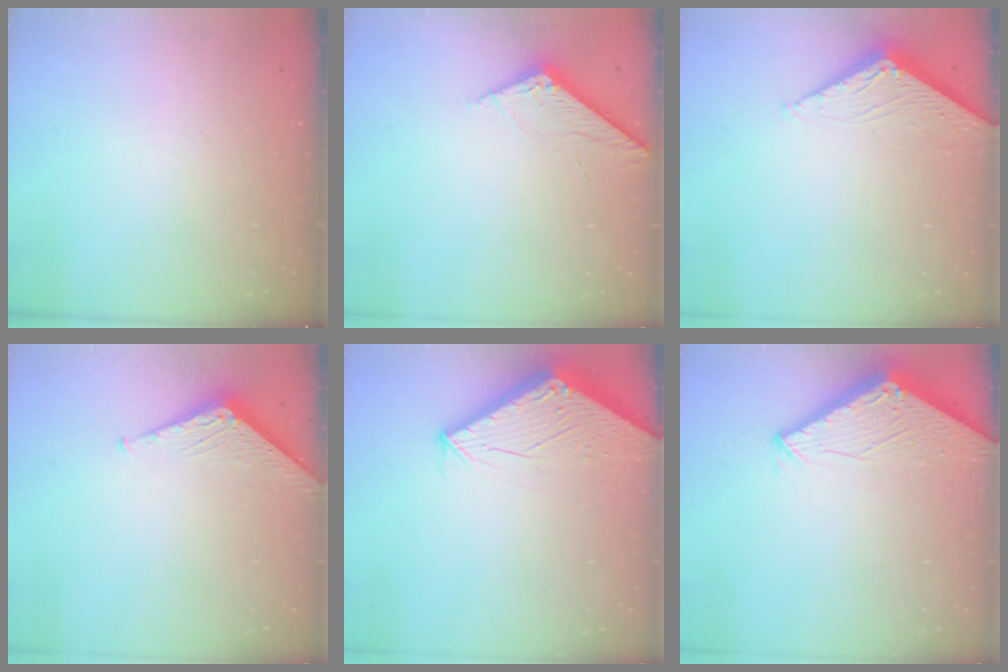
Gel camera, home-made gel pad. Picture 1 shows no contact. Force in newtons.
{"total": 5.4, "press": 5.4, "slide": 0.1}
{"total": 2.8, "press": 2.8, "slide": 0.3}
{"total": 4.1, "press": 4.1, "slide": 0.4}
{"total": 2.7, "press": 2.7, "slide": 0.1}
{"total": 2.8, "press": 2.8, "slide": 0.2}